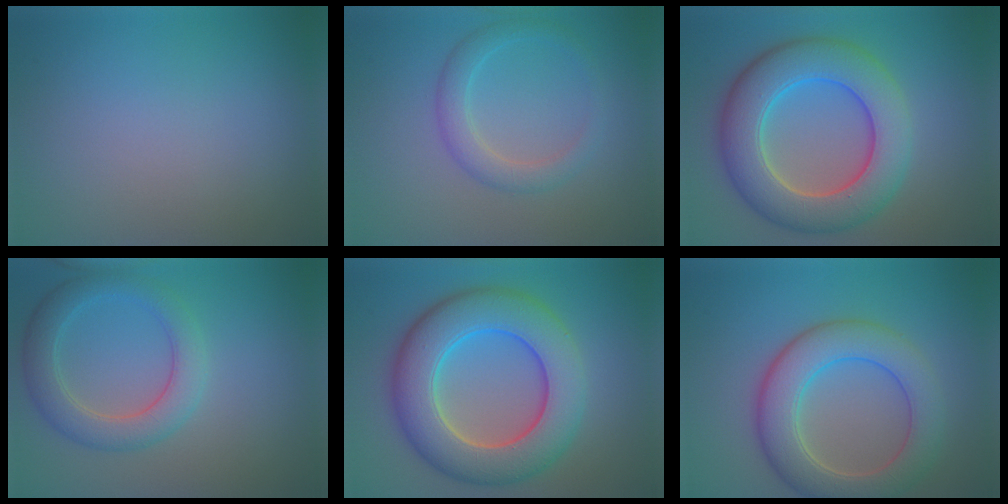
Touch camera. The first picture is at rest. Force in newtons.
{"total": 2.7, "press": 2.7, "slide": 0.1}
{"total": 9.4, "press": 9.4, "slide": 0.1}
{"total": 4.2, "press": 4.2, "slide": 0.1}
{"total": 10.5, "press": 10.5, "slide": 0.3}
{"total": 7.1, "press": 7.1, "slide": 0.3}